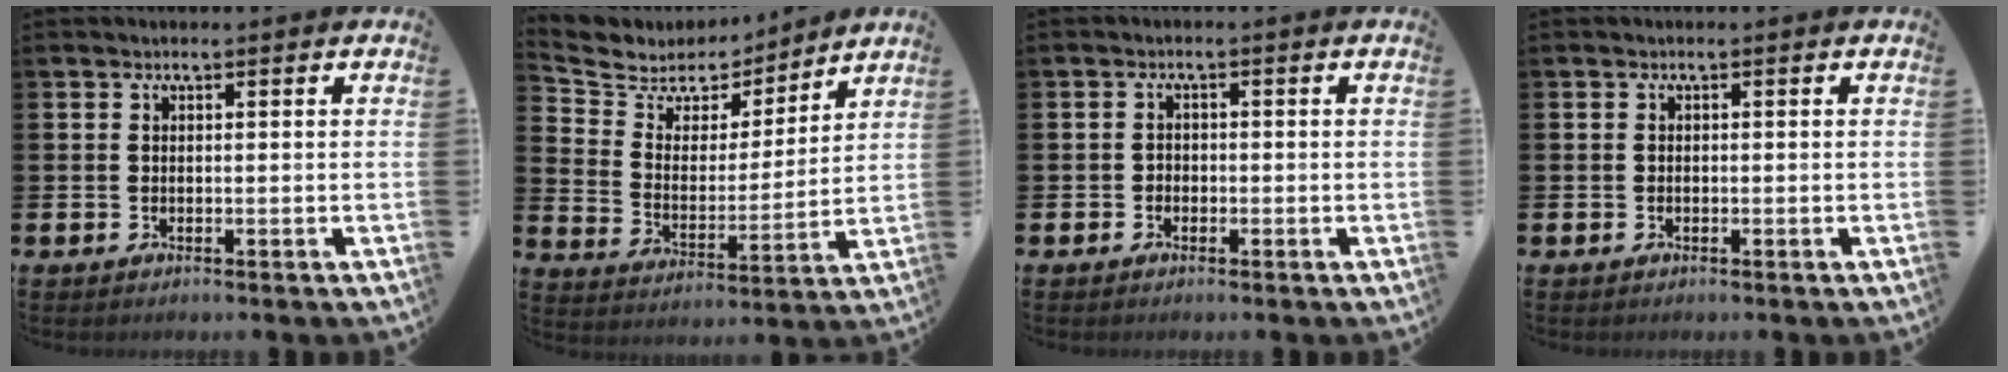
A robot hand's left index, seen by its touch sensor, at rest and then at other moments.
{"total": 5.9, "force": [5.3, 2.6, 0.3], "torque": [-0.051, -0.042, 0.090]}
{"total": 1.3, "force": [-1.0, 0.9, 0.2], "torque": [-0.003, 0.002, -0.021]}
{"total": 0.5, "force": [-0.4, 0.3, 0.0], "torque": [-0.007, 0.006, -0.009]}